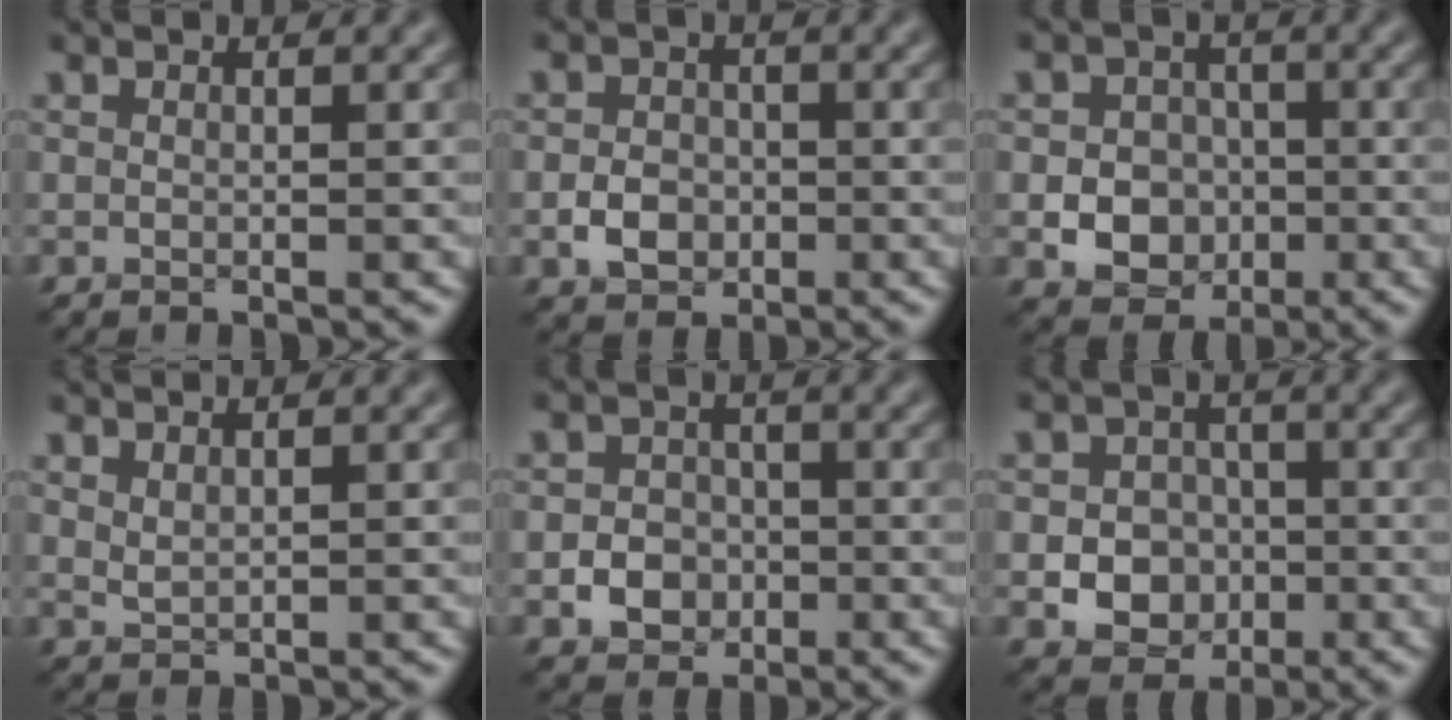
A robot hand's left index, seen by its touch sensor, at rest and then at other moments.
{"total": 2.9, "force": [-1.1, 2.2, 1.4], "torque": [-0.023, 0.002, -0.023]}
{"total": 6.1, "force": [-1.8, 5.2, 2.7], "torque": [-0.023, 0.002, -0.051]}
{"total": 1.0, "force": [0.8, 0.4, 0.5], "torque": [-0.018, -0.001, 0.020]}
{"total": 3.3, "force": [-1.3, 2.8, 1.3], "torque": [-0.007, 0.002, -0.030]}
{"total": 6.0, "force": [-2.0, 5.0, 2.7], "torque": [-0.019, -0.004, -0.051]}